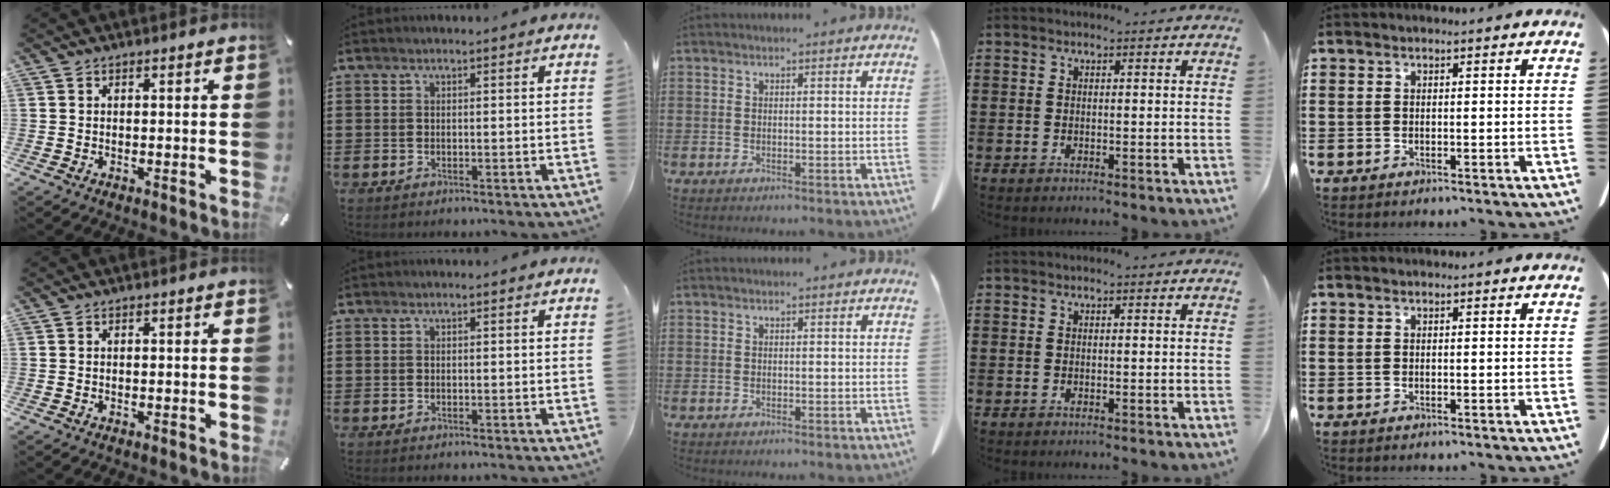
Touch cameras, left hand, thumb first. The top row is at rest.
{}